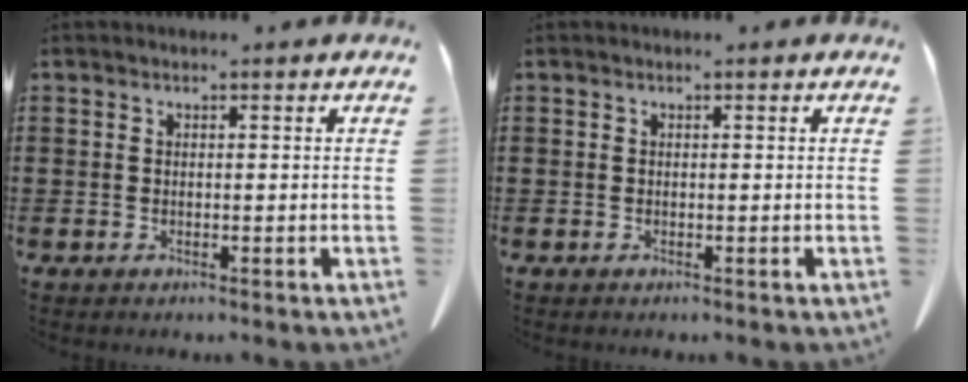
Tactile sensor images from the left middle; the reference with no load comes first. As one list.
[{"total": 0.0}]